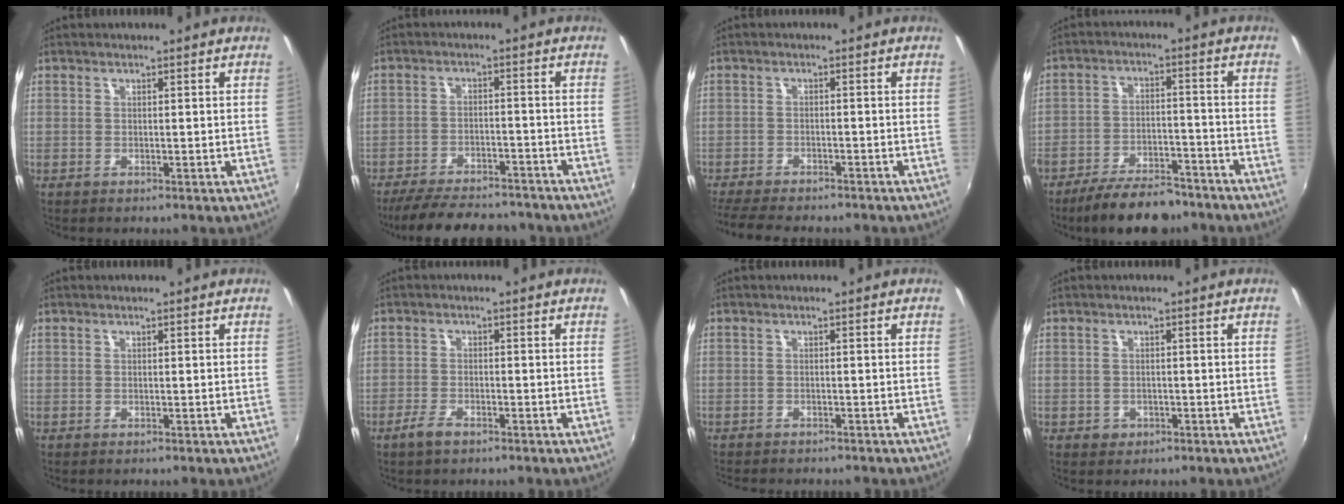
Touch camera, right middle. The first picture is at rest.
{"total": 16.9, "force": [-14.4, 4.9, 7.3], "torque": [-0.154, -0.013, -0.206]}
{"total": 10.0, "force": [-8.8, 2.1, 4.2], "torque": [-0.105, -0.023, -0.142]}
{"total": 13.1, "force": [-10.7, 4.4, 6.2], "torque": [-0.128, -0.006, -0.163]}
{"total": 0.0}
{"total": 3.0, "force": [-2.3, 0.9, 1.8], "torque": [-0.050, -0.001, -0.046]}
{"total": 4.7, "force": [-4.3, 1.0, 1.5], "torque": [-0.039, -0.015, -0.065]}
{"total": 1.9, "force": [-0.9, 1.7, 0.6], "torque": [-0.012, -0.001, -0.010]}